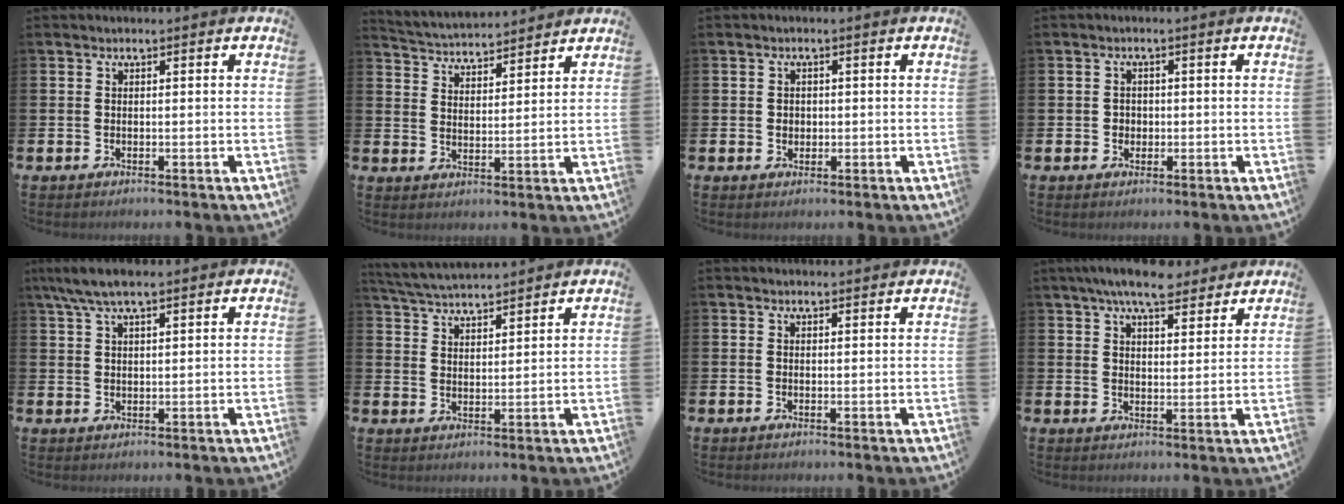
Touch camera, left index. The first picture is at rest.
{"total": 4.3, "force": [4.2, 0.7, -0.1], "torque": [-0.019, -0.031, 0.074]}
{"total": 1.3, "force": [0.3, 1.2, 0.5], "torque": [0.002, 0.004, 0.000]}
{"total": 1.5, "force": [0.1, 1.5, 0.4], "torque": [0.003, 0.004, -0.004]}
{"total": 5.3, "force": [3.9, 1.3, 3.4], "torque": [-0.072, -0.003, 0.069]}
{"total": 4.5, "force": [4.5, 0.2, 0.4], "torque": [-0.026, -0.023, 0.081]}
{"total": 0.9, "force": [0.9, 0.2, 0.1], "torque": [0.008, -0.001, 0.014]}
{"total": 7.3, "force": [6.6, 1.8, 2.7], "torque": [-0.061, -0.022, 0.119]}